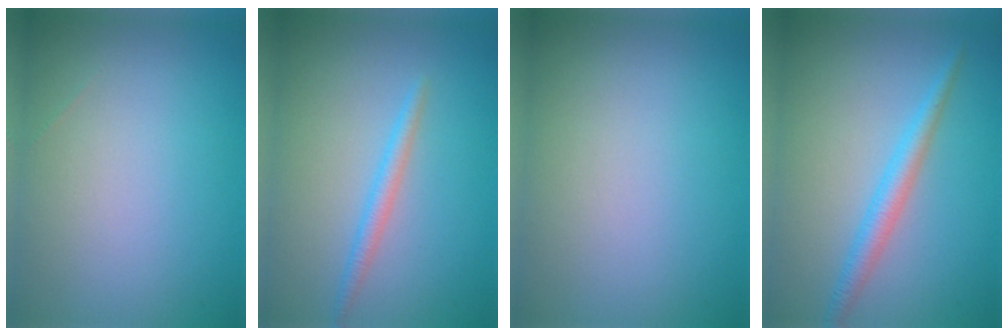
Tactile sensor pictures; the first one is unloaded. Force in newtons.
{"total": 1.6, "press": 1.6, "slide": 0.0}
{"total": 0.0}
{"total": 2.4, "press": 2.4, "slide": 0.1}